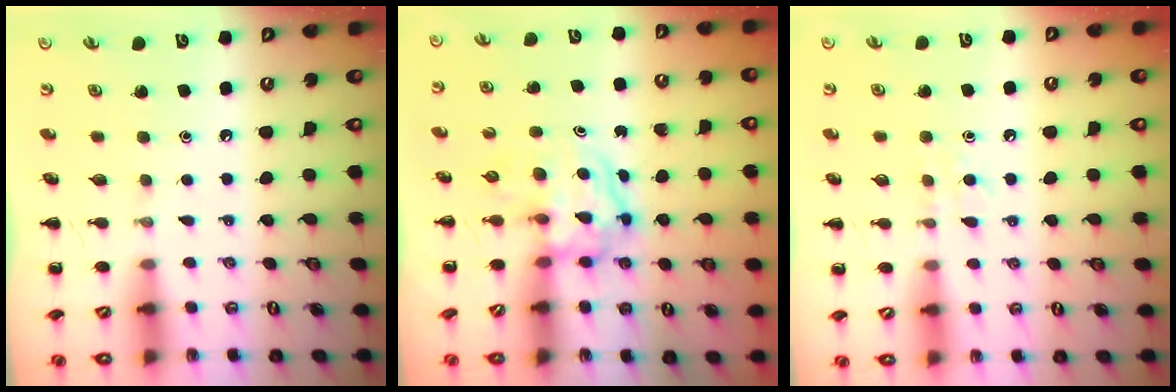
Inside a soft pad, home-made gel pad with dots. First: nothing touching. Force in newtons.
{"total": 3.9, "press": 3.9, "slide": 0.4}
{"total": 4.2, "press": 4.0, "slide": 1.3}